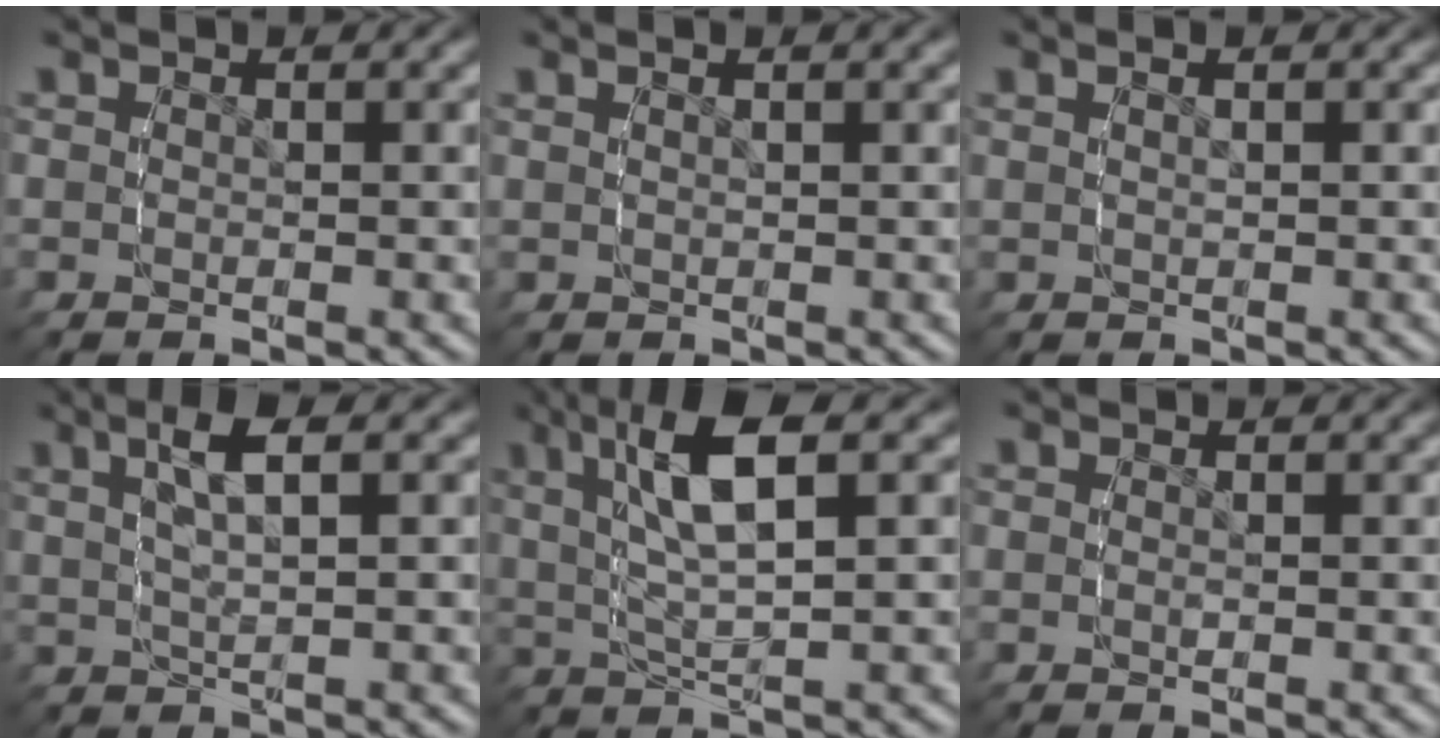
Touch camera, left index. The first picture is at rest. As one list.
[{"total": 1.0, "force": [0.7, -0.3, 0.7], "torque": [-0.009, 0.004, 0.014]}, {"total": 0.9, "force": [0.5, 0.0, 0.8], "torque": [-0.007, 0.003, 0.012]}, {"total": 4.3, "force": [2.1, 1.0, 3.6], "torque": [-0.069, 0.009, 0.039]}, {"total": 8.0, "force": [3.1, 2.6, 6.8], "torque": [-0.132, 0.010, 0.052]}, {"total": 0.6, "force": [0.1, 0.5, 0.3], "torque": [-0.007, 0.003, 0.001]}]